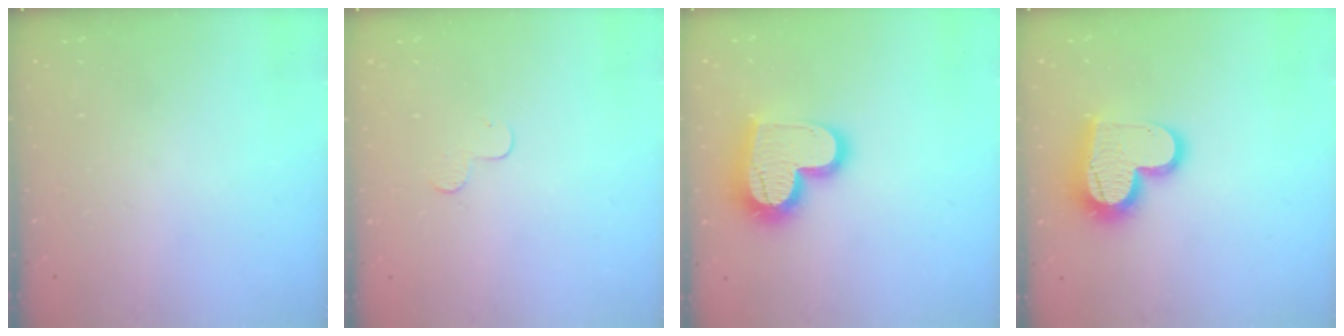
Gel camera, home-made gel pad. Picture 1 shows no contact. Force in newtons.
{"total": 3.9, "press": 3.9, "slide": 0.4}
{"total": 17.7, "press": 17.7, "slide": 1.3}
{"total": 15.2, "press": 15.1, "slide": 1.4}